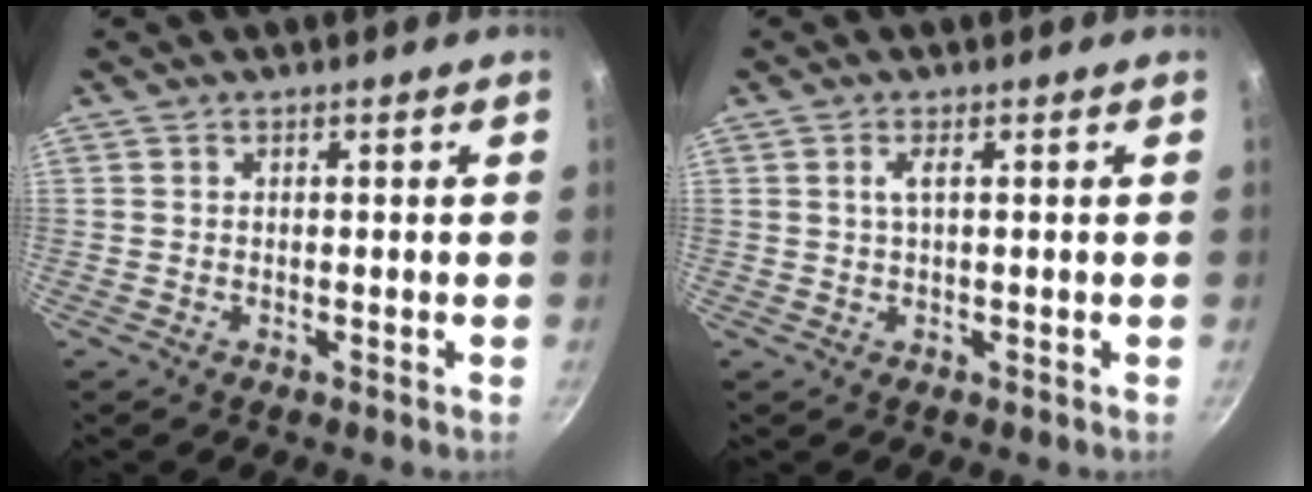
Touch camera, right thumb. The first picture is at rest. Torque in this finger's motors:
{"motor_torque": [0.20, -0.01, 0.49, 0.36, -0.01]}